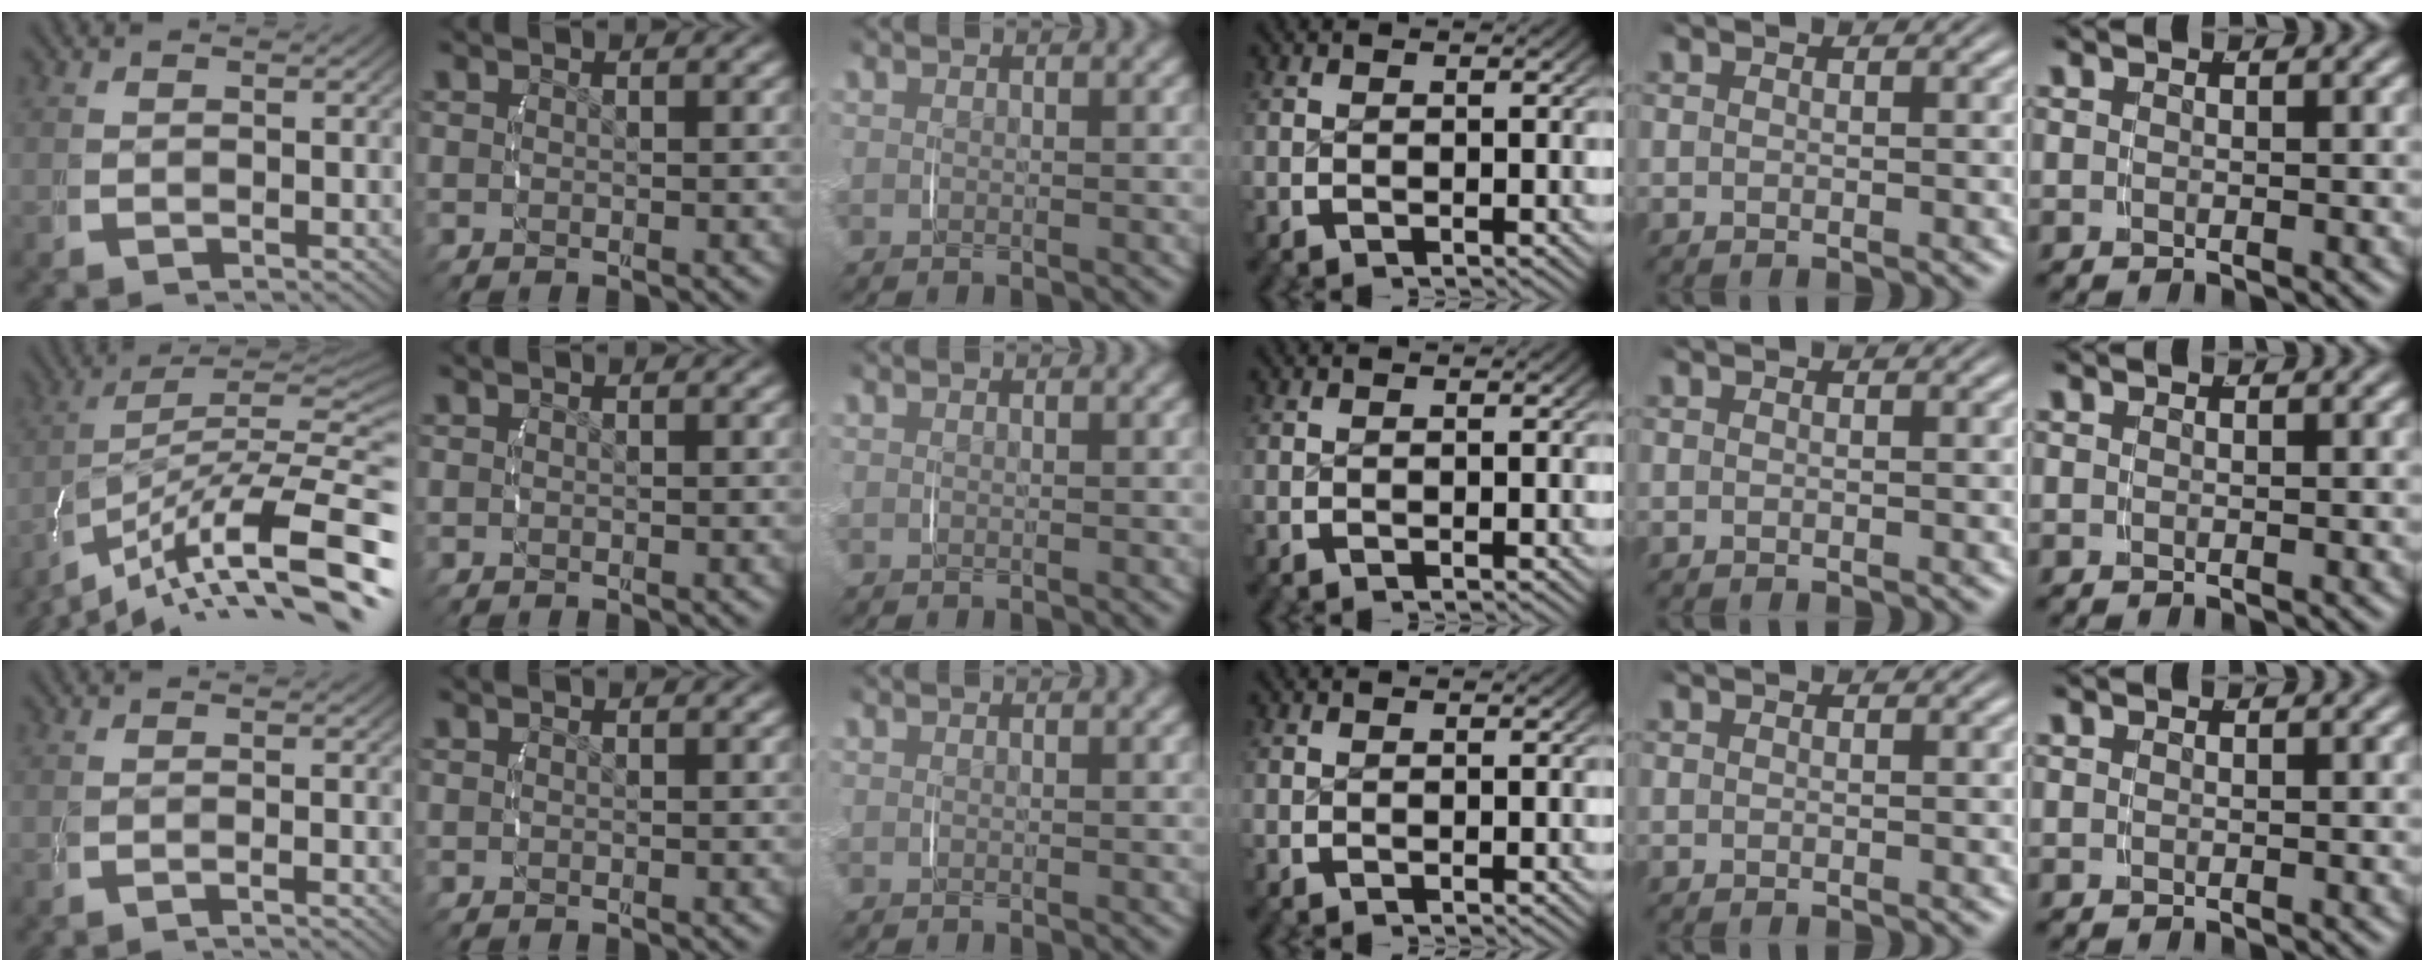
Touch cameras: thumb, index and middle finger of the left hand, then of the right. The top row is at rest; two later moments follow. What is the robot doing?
{"motion": "lift_and_place", "object": "string"}